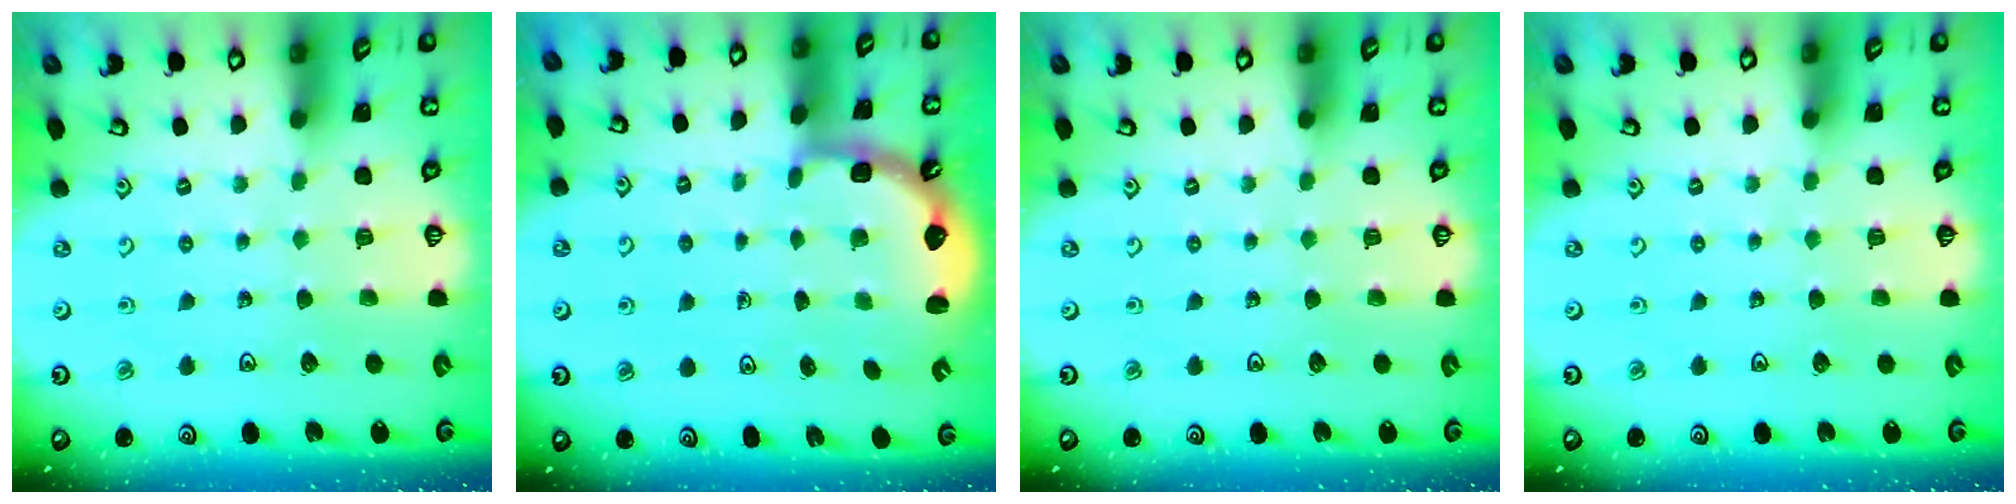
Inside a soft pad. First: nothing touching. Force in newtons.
{"total": 2.6, "press": 2.2, "slide": 1.3}
{"total": 0.0}
{"total": 0.0}